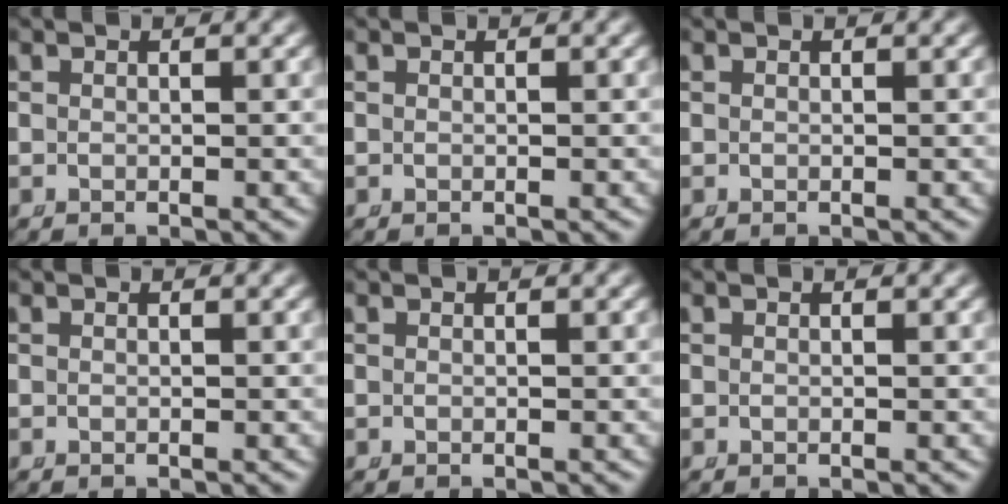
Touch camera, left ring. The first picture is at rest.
{"total": 0.0}
{"total": 0.0}
{"total": 0.0}
{"total": 0.0}
{"total": 0.0}